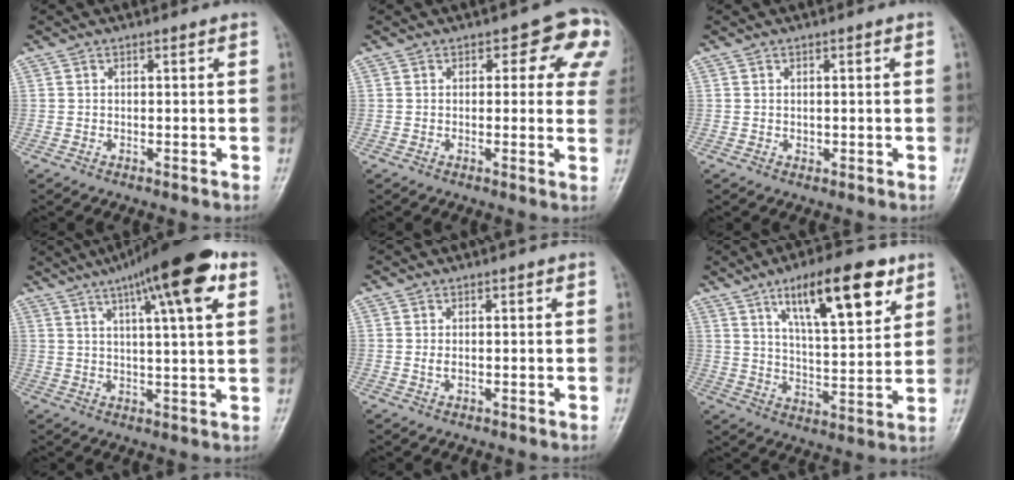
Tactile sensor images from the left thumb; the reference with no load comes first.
{"total": 8.9, "force": [3.5, 5.1, 6.4], "torque": [-0.016, -0.005, 0.025]}
{"total": 0.7, "force": [0.1, 0.6, 0.4], "torque": [-0.005, 0.000, 0.002]}
{"total": 17.0, "force": [8.5, 3.5, 14.3], "torque": [-0.207, -0.005, 0.125]}
{"total": 1.1, "force": [0.1, 0.6, 0.9], "torque": [-0.019, 0.002, 0.002]}
{"total": 16.7, "force": [8.9, 5.2, 13.1], "torque": [-0.182, -0.038, 0.146]}